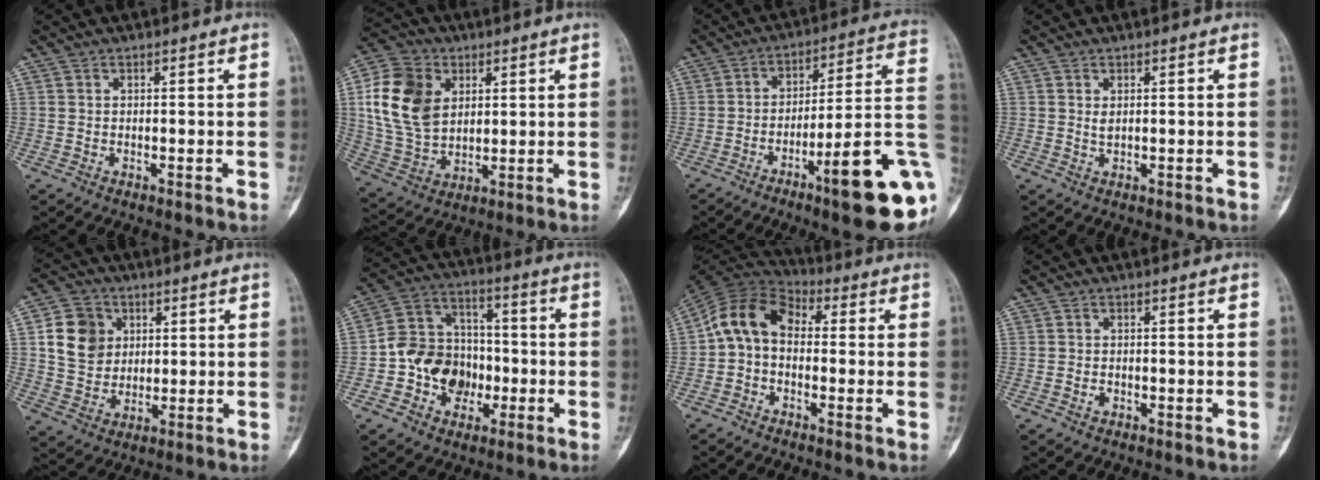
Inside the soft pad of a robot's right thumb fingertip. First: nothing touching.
{"total": 15.6, "force": [3.9, 11.5, 9.8], "torque": [-0.170, -0.003, 0.078]}
{"total": 21.0, "force": [-7.5, 3.9, 19.2], "torque": [-0.209, 0.042, -0.102]}
{"total": 0.9, "force": [0.4, 0.5, 0.6], "torque": [-0.007, -0.001, 0.010]}
{"total": 10.3, "force": [2.6, 8.7, 4.9], "torque": [-0.056, -0.002, 0.049]}
{"total": 14.4, "force": [-4.0, 12.1, 6.6], "torque": [-0.065, 0.059, -0.074]}
{"total": 10.2, "force": [-0.2, 7.4, 7.0], "torque": [-0.114, 0.032, -0.025]}
{"total": 1.1, "force": [-0.5, 0.8, 0.5], "torque": [-0.005, 0.006, -0.009]}